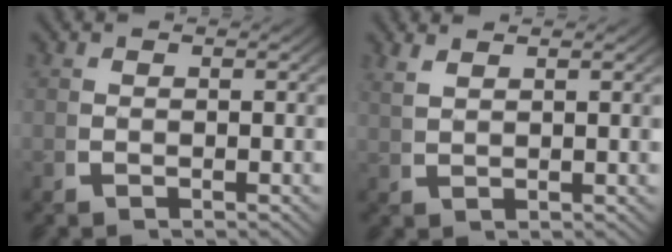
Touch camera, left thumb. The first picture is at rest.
{"total": 1.9, "force": [1.8, -0.2, 0.7], "torque": [-0.011, 0.006, 0.041]}